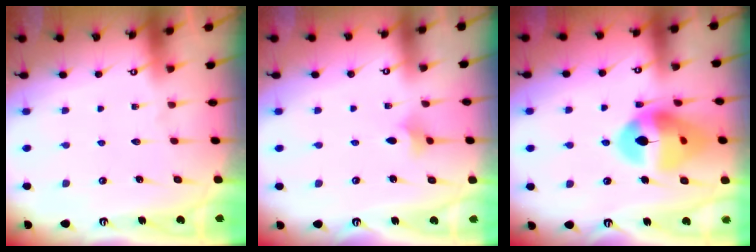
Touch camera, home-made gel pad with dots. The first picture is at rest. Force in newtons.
{"total": 3.7, "press": 3.6, "slide": 0.8}
{"total": 17.4, "press": 17.2, "slide": 2.0}